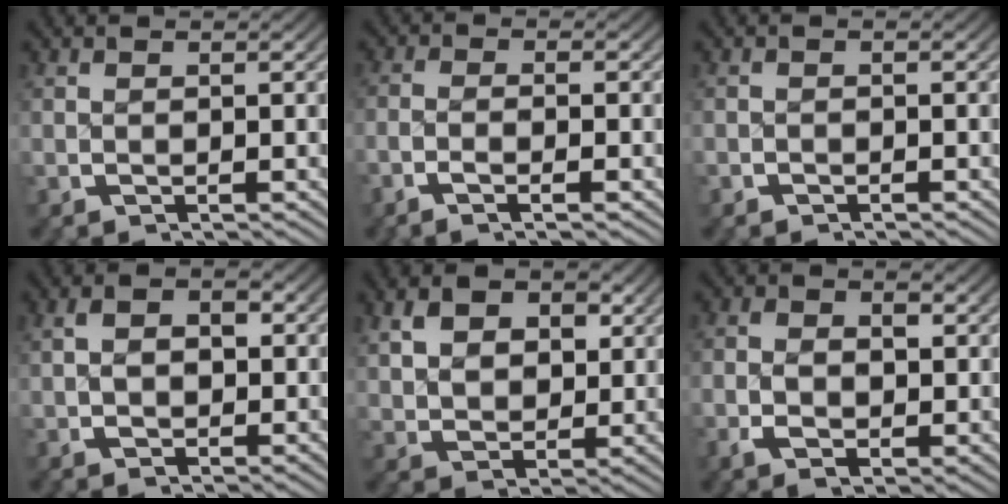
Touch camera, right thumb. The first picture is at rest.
{"total": 2.3, "force": [-1.1, 0.3, 2.0], "torque": [-0.048, 0.001, -0.023]}
{"total": 0.6, "force": [-0.6, 0.2, -0.2], "torque": [0.007, 0.000, -0.014]}
{"total": 3.5, "force": [0.5, 2.2, 2.6], "torque": [-0.037, 0.002, 0.008]}
{"total": 6.1, "force": [1.8, 4.3, 3.9], "torque": [-0.071, -0.023, 0.044]}
{"total": 3.4, "force": [-0.2, 2.2, 2.6], "torque": [-0.045, -0.010, 0.000]}